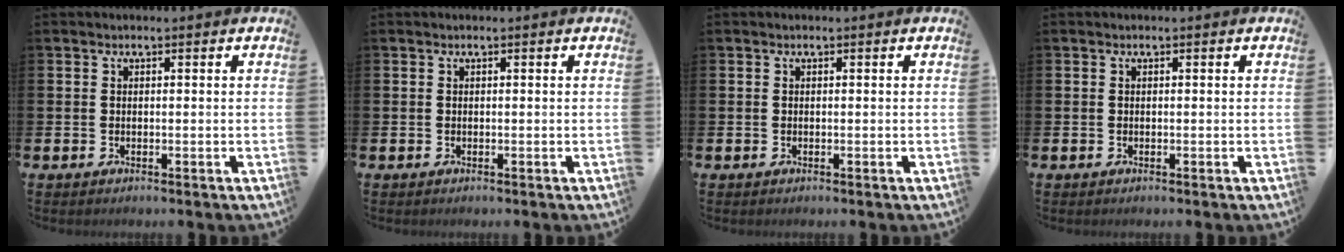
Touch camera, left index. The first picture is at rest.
{"total": 0.0}
{"total": 0.0}
{"total": 0.0}